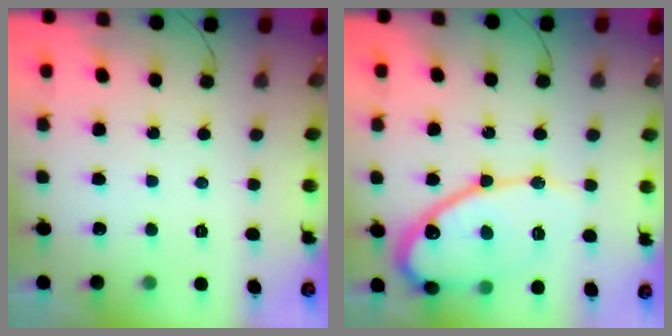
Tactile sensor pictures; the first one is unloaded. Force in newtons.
{"total": 13.6, "press": 13.5, "slide": 1.7}